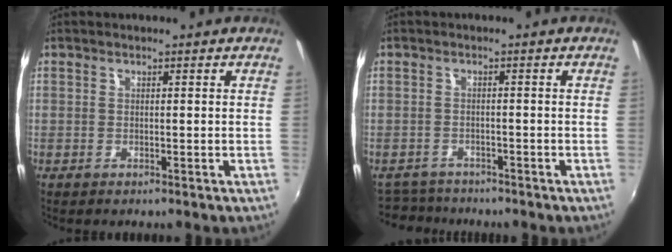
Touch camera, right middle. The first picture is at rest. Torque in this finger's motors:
{"motor_torque": [-0.49, -0.16, -0.13, -0.04]}